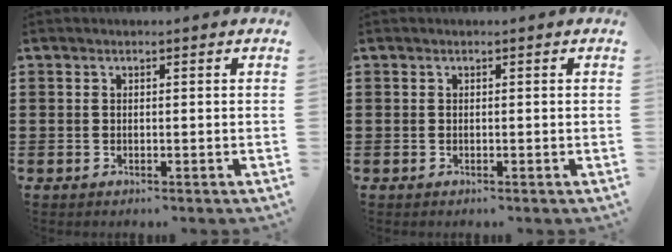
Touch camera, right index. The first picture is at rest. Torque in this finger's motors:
{"motor_torque": [0.00, 0.00, 0.00, 0.00]}